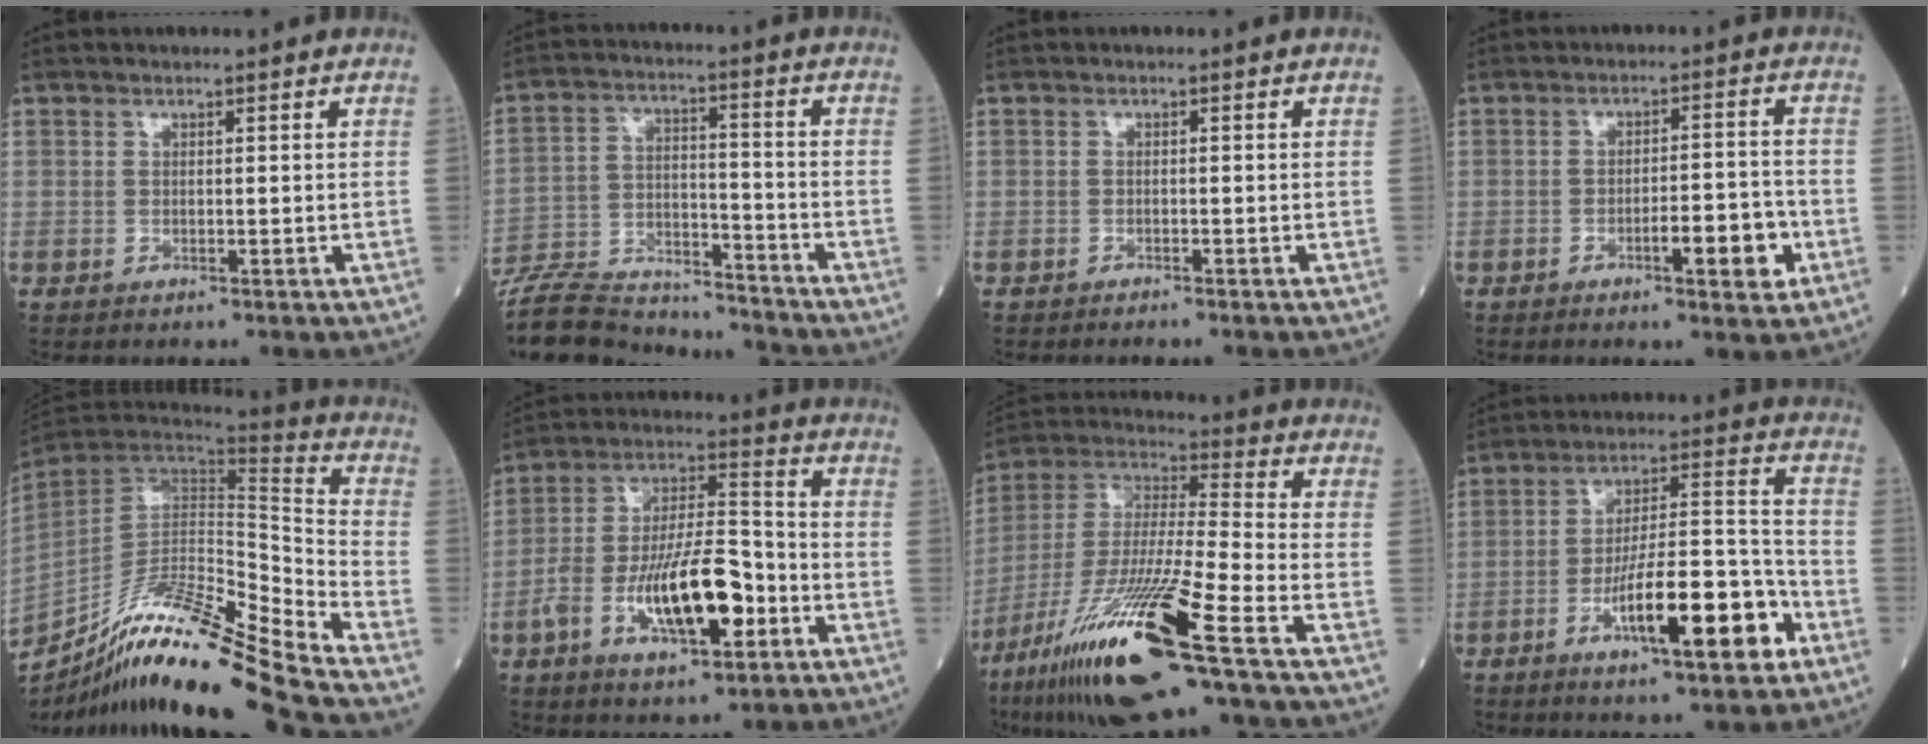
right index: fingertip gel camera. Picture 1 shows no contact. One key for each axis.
{"total": 18.6, "fx": -17.7, "fy": 3.4, "fz": 4.4, "tx": -0.103, "ty": 0.012, "tz": -0.285}
{"total": 1.8, "fx": -1.7, "fy": 0.2, "fz": 0.7, "tx": -0.011, "ty": -0.001, "tz": -0.020}
{"total": 6.5, "fx": -2.7, "fy": 1.3, "fz": 5.8, "tx": -0.082, "ty": 0.003, "tz": -0.038}
{"total": 22.4, "fx": -18.5, "fy": -1.3, "fz": 12.5, "tx": -0.226, "ty": -0.027, "tz": -0.332}
{"total": 15.1, "fx": -5.3, "fy": 4.7, "fz": 13.3, "tx": -0.251, "ty": 0.009, "tz": -0.091}
{"total": 22.6, "fx": -12.4, "fy": 1.3, "fz": 18.8, "tx": -0.382, "ty": -0.054, "tz": -0.229}
{"total": 15.0, "fx": -6.6, "fy": 2.7, "fz": 13.2, "tx": -0.217, "ty": 0.010, "tz": -0.104}